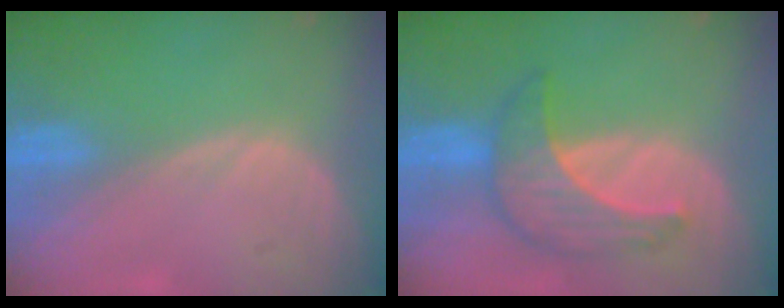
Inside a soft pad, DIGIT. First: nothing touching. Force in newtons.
{"total": 6.9, "press": 6.9, "slide": 0.1}